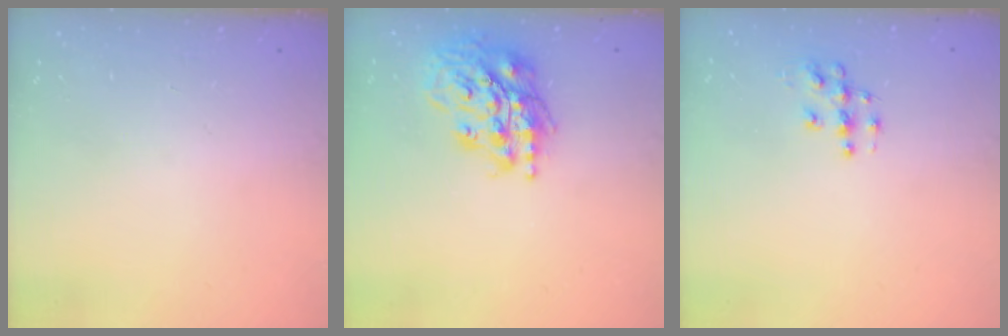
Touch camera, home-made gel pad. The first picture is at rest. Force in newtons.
{"total": 18.3, "press": 18.1, "slide": 2.6}
{"total": 4.8, "press": 4.8, "slide": 0.3}